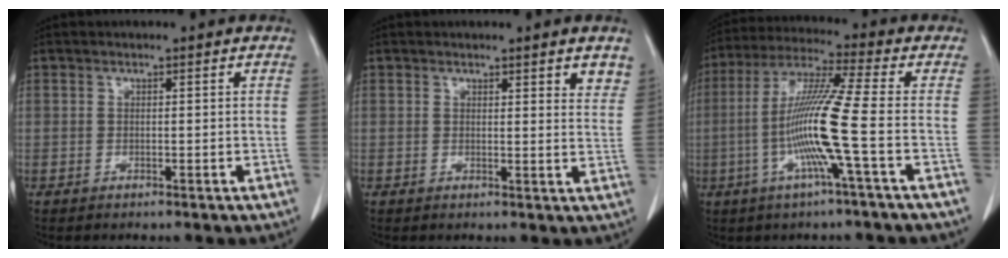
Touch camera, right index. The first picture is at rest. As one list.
[{"total": 3.8, "force": [2.8, 0.8, 2.4], "torque": [-0.022, -0.013, 0.027]}, {"total": 12.5, "force": [-2.8, -1.6, 12.1], "torque": [-0.241, -0.004, -0.062]}]